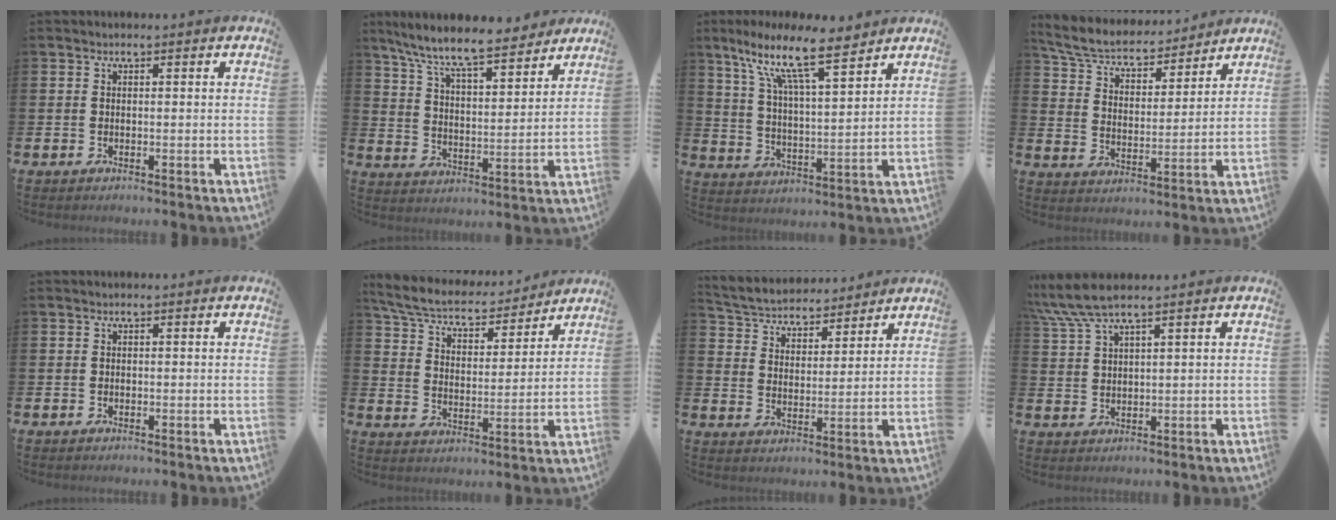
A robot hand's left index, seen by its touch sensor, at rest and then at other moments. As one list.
[{"total": 9.5, "force": [8.6, 1.5, 3.7], "torque": [-0.101, -0.057, 0.149]}, {"total": 11.9, "force": [9.3, 2.5, 7.1], "torque": [-0.152, -0.041, 0.158]}, {"total": 6.6, "force": [6.2, 1.6, 1.5], "torque": [-0.063, -0.044, 0.108]}, {"total": 0.0}, {"total": 7.1, "force": [6.7, 1.5, 1.8], "torque": [-0.072, -0.046, 0.116]}, {"total": 4.8, "force": [4.6, 1.3, -0.2], "torque": [-0.026, -0.035, 0.077]}, {"total": 5.8, "force": [4.9, 0.4, 3.1], "torque": [-0.077, -0.011, 0.089]}]